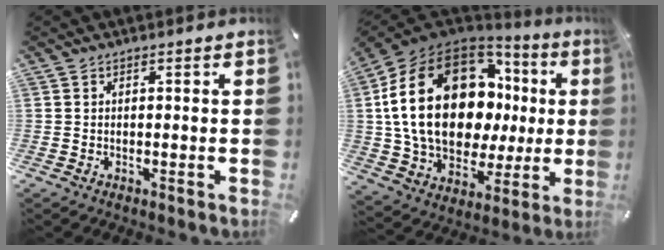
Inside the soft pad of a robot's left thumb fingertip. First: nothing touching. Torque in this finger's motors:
{"motor_torque": [2.55, 2.46, 2.77, 0.00, 1.05]}